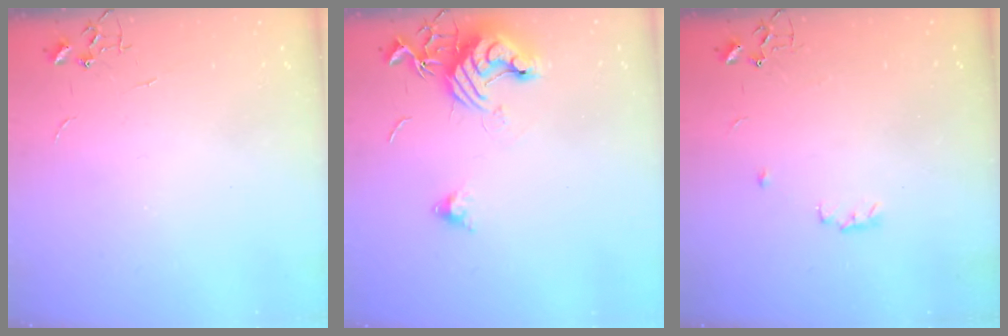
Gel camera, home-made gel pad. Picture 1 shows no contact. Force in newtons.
{"total": 11.7, "press": 11.6, "slide": 1.7}
{"total": 4.2, "press": 4.1, "slide": 0.9}